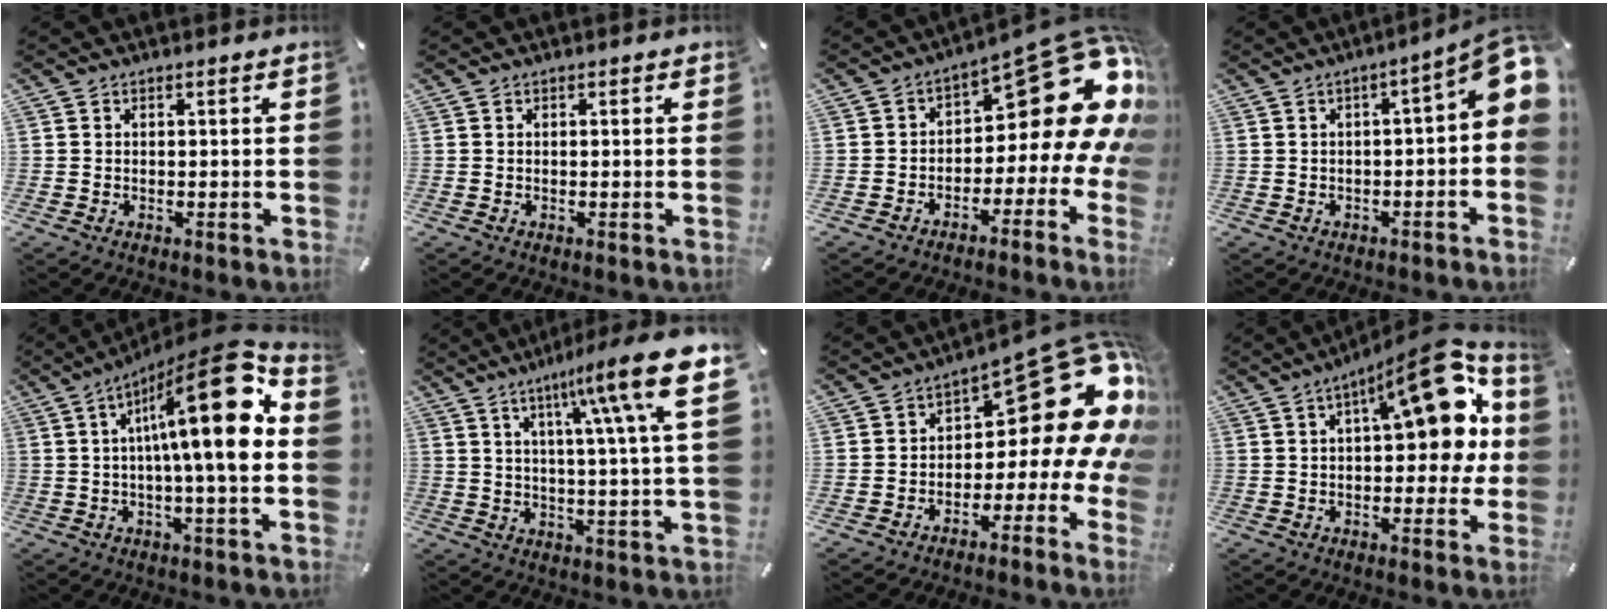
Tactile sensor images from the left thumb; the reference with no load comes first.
{"total": 0.0}
{"total": 19.1, "force": [7.6, 9.2, 14.9], "torque": [-0.185, -0.061, 0.124]}
{"total": 8.8, "force": [1.6, 2.7, 8.2], "torque": [-0.105, -0.024, 0.024]}
{"total": 21.6, "force": [4.8, 4.6, 20.6], "torque": [-0.316, -0.042, 0.061]}
{"total": 20.1, "force": [8.6, 3.0, 18.0], "torque": [-0.272, -0.037, 0.118]}
{"total": 21.1, "force": [8.2, 9.9, 16.8], "torque": [-0.213, -0.068, 0.139]}
{"total": 16.5, "force": [5.3, 7.0, 13.9], "torque": [-0.168, -0.030, 0.082]}